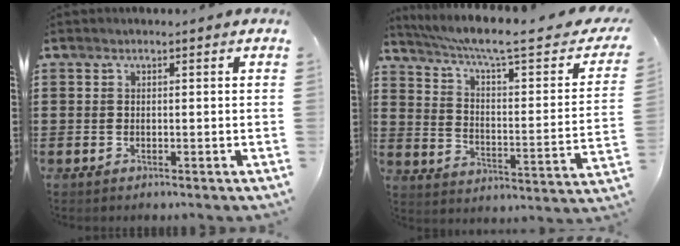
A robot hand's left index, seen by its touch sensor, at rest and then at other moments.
{"total": 7.8, "force": [5.5, 0.5, 5.6], "torque": [-0.121, -0.035, 0.082]}